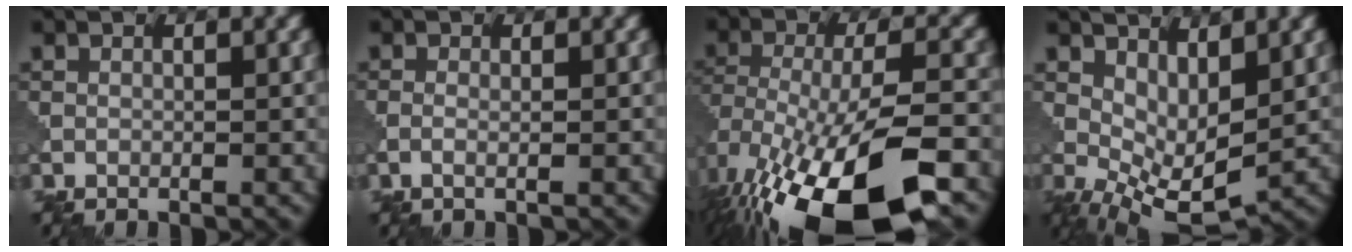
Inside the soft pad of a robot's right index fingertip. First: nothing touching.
{"total": 0.9, "force": [-0.1, 0.3, 0.9], "torque": [-0.016, 0.002, -0.007]}
{"total": 15.3, "force": [-8.1, 6.3, 11.4], "torque": [-0.222, -0.021, -0.114]}
{"total": 5.1, "force": [1.2, 2.4, 4.3], "torque": [-0.087, -0.014, 0.030]}